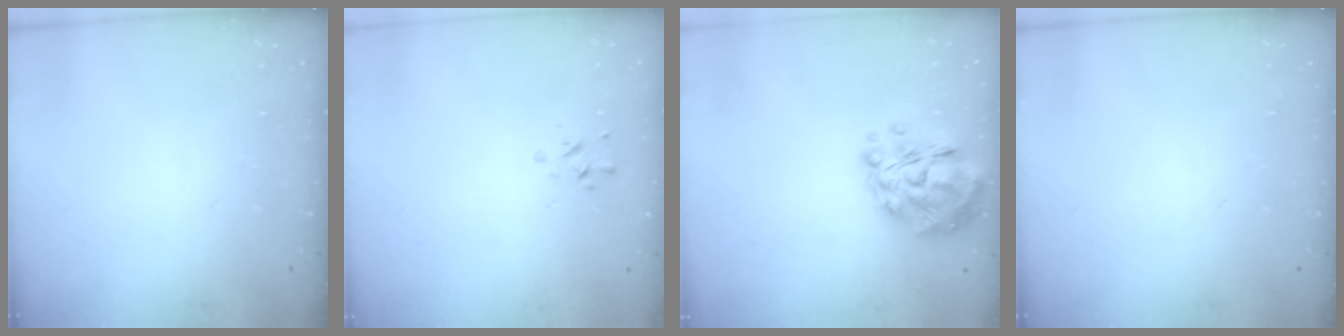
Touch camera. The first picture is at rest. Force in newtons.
{"total": 0.6, "press": 0.3, "slide": 0.5}
{"total": 14.0, "press": 13.5, "slide": 3.6}
{"total": 0.0}